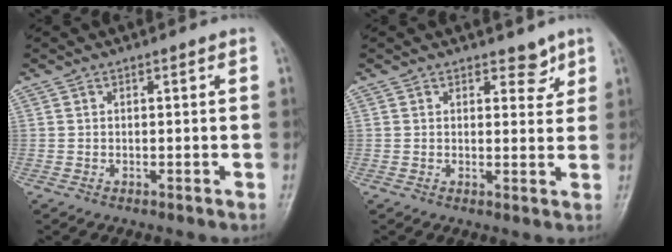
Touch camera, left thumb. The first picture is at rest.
{"total": 3.2, "force": [2.3, 1.8, 1.3], "torque": [0.006, -0.014, 0.029]}